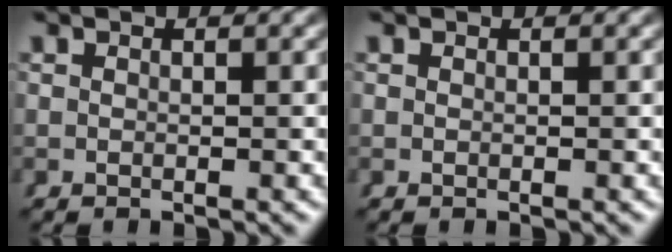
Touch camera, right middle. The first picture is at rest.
{"total": 0.0}